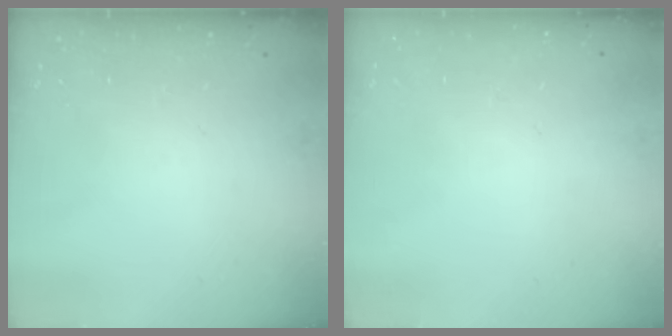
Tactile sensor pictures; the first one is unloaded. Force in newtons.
{"total": 1.8, "press": 1.8, "slide": 0.2}